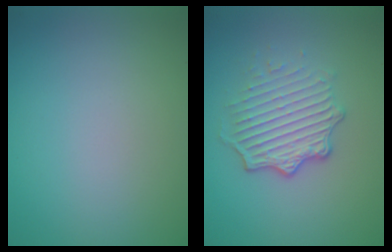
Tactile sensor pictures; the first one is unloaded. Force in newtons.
{"total": 4.9, "press": 3.2, "slide": 3.7}